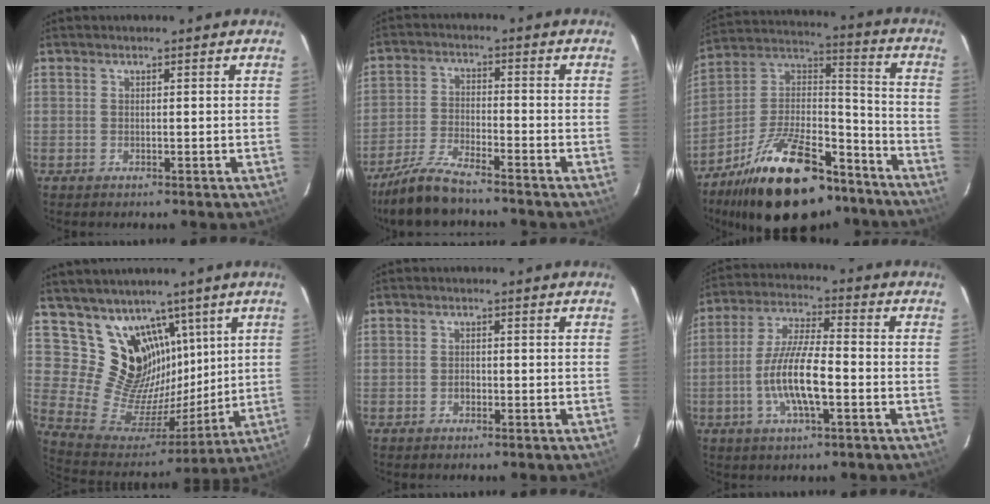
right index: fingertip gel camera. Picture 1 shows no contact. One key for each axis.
{"total": 10.1, "fx": -8.6, "fy": 1.7, "fz": 4.9, "tx": -0.116, "ty": -0.009, "tz": -0.164}
{"total": 26.1, "fx": -17.8, "fy": 11.4, "fz": 15.4, "tx": -0.283, "ty": 0.028, "tz": -0.271}
{"total": 16.3, "fx": 9.2, "fy": 11.6, "fz": 6.8, "tx": -0.137, "ty": -0.002, "tz": 0.194}
{"total": 1.0, "fx": -0.6, "fy": 0.8, "fz": 0.3, "tx": -0.006, "ty": 0.002, "tz": -0.009}
{"total": 11.6, "fx": -3.4, "fy": 2.7, "fz": 10.8, "tx": -0.218, "ty": -0.002, "tz": -0.065}